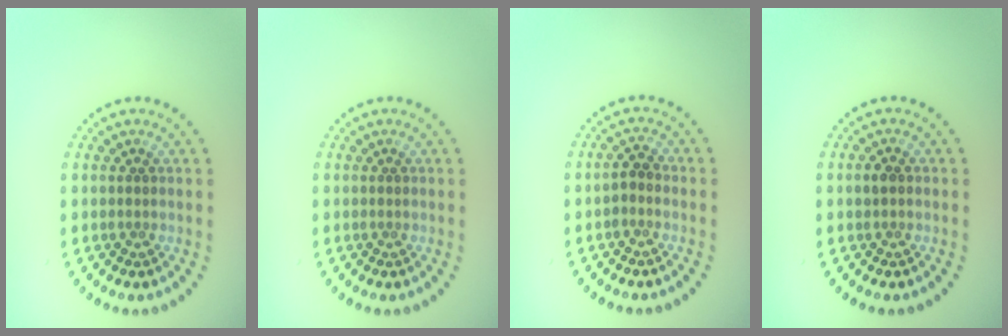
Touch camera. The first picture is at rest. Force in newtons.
{"total": 0.0}
{"total": 1.2, "press": 1.1, "slide": 0.5}
{"total": 1.2, "press": 1.2, "slide": 0.3}